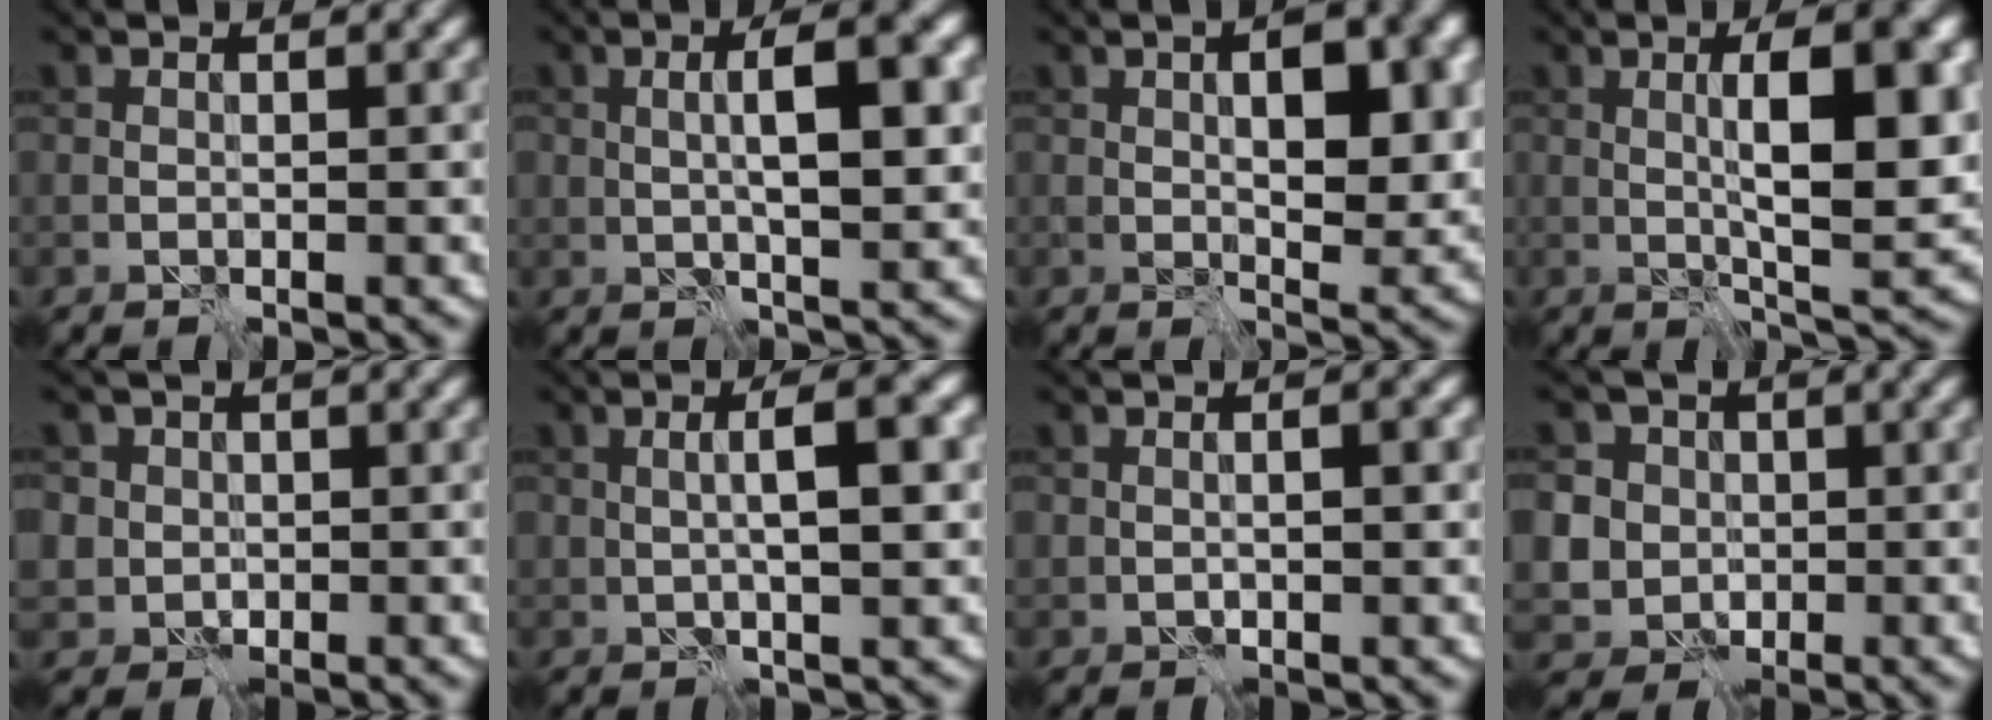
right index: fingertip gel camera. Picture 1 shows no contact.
{"total": 5.7, "force": [0.6, 1.6, 5.4], "torque": [-0.092, 0.006, 0.009]}
{"total": 6.5, "force": [1.1, 2.8, 5.8], "torque": [-0.077, 0.001, 0.020]}
{"total": 8.8, "force": [0.9, 2.3, 8.4], "torque": [-0.123, 0.001, 0.015]}
{"total": 3.1, "force": [0.6, 3.0, 0.8], "torque": [-0.004, 0.012, 0.001]}
{"total": 4.2, "force": [0.4, 0.9, 4.1], "torque": [-0.071, 0.007, 0.007]}
{"total": 1.5, "force": [0.1, 0.7, 1.3], "torque": [-0.019, -0.002, 0.005]}
{"total": 6.7, "force": [0.9, 6.3, 2.2], "torque": [-0.047, 0.028, -0.001]}